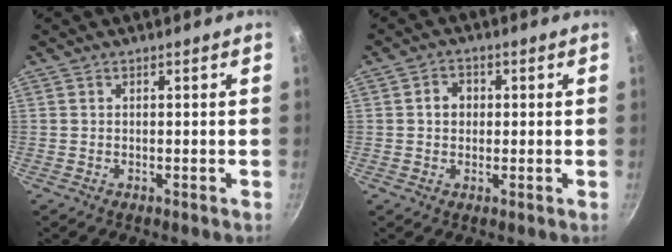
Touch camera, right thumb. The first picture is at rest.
{"total": 3.6, "force": [0.4, 3.0, 1.8], "torque": [-0.012, 0.007, 0.003]}